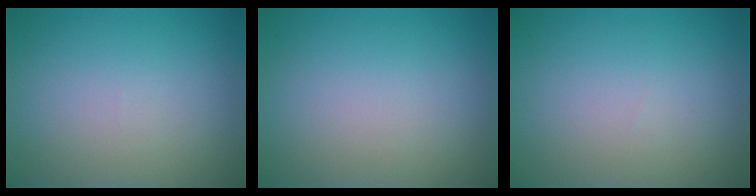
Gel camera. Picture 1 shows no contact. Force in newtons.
{"total": 0.0}
{"total": 0.0}